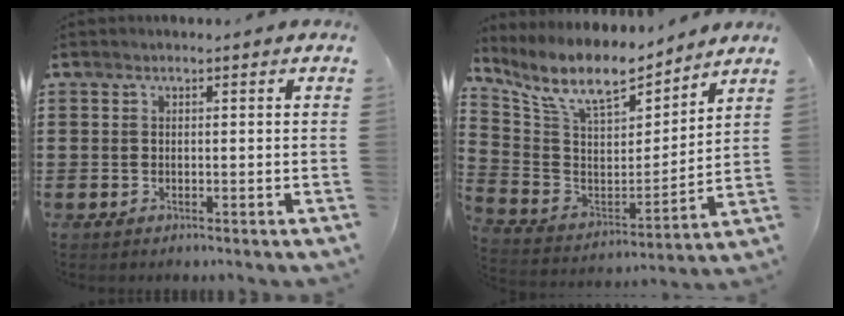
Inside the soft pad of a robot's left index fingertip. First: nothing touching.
{"total": 10.7, "force": [8.4, 3.1, 5.8], "torque": [-0.149, -0.045, 0.146]}